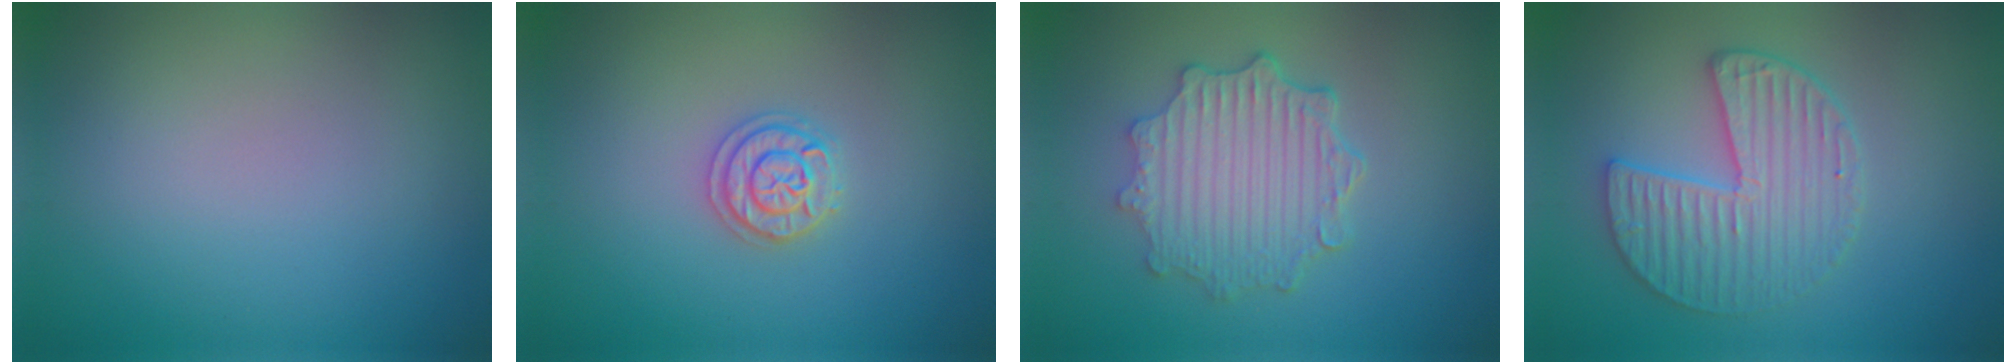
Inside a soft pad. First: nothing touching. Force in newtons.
{"total": 2.0, "press": 2.0, "slide": 0.3}
{"total": 4.9, "press": 4.0, "slide": 2.8}
{"total": 4.0, "press": 3.8, "slide": 1.3}